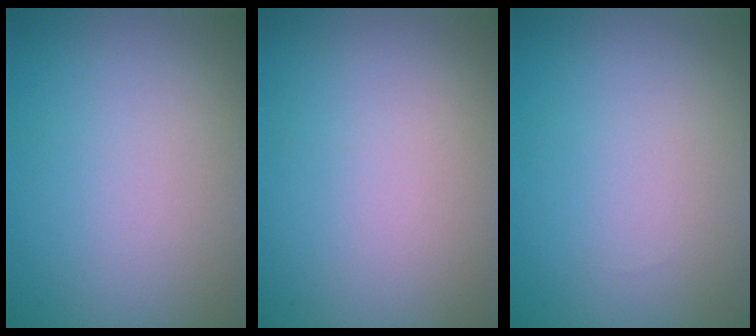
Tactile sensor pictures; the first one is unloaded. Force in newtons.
{"total": 0.0}
{"total": 0.0}